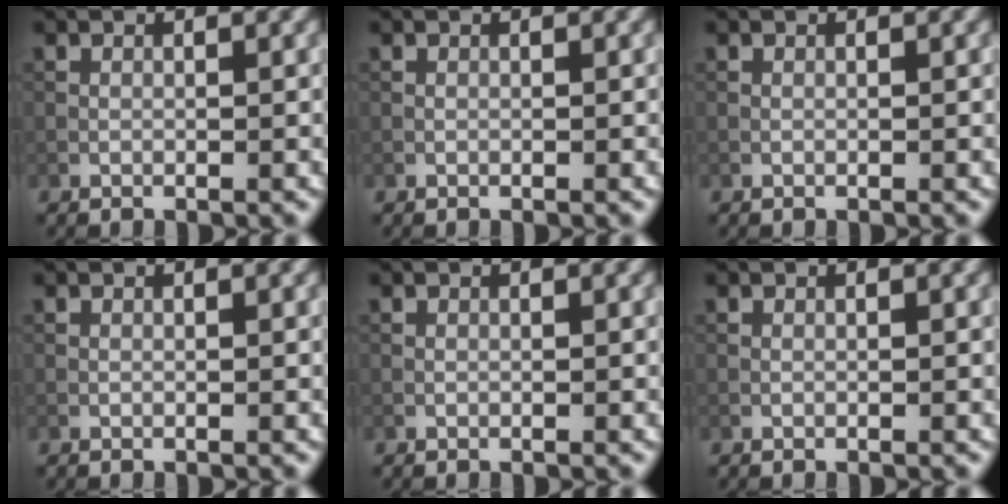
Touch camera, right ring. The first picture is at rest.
{"total": 0.0}
{"total": 0.0}
{"total": 0.0}
{"total": 0.0}
{"total": 0.0}